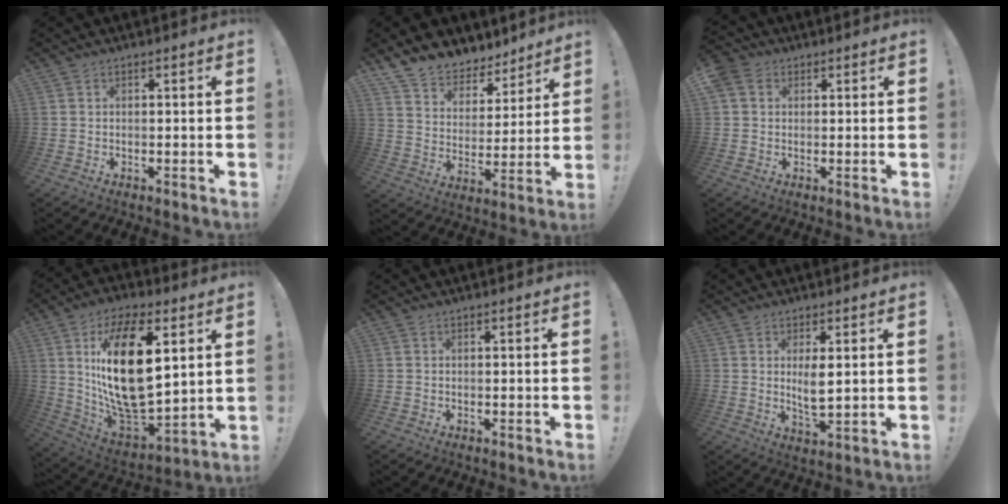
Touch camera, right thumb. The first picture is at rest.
{"total": 10.1, "force": [8.5, 5.2, 1.6], "torque": [-0.043, -0.072, 0.163]}
{"total": 5.0, "force": [2.0, 3.9, 2.4], "torque": [-0.059, 0.003, 0.041]}
{"total": 24.8, "force": [7.0, 12.5, 20.2], "torque": [-0.389, -0.036, 0.122]}
{"total": 0.0}
{"total": 5.5, "force": [2.1, 2.1, 4.6], "torque": [-0.070, -0.016, 0.031]}